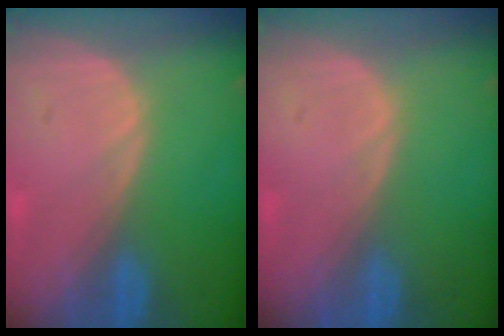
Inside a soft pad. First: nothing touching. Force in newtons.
{"total": 0.0}